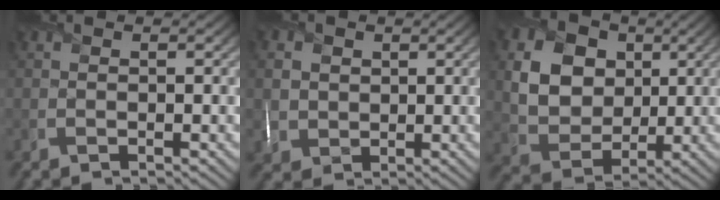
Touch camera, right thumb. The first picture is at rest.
{"total": 3.4, "force": [0.9, 3.1, 1.1], "torque": [-0.048, 0.001, 0.018]}
{"total": 9.8, "force": [2.2, 7.8, 5.6], "torque": [-0.139, -0.002, 0.029]}